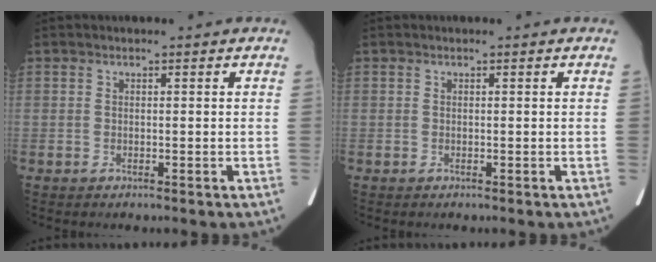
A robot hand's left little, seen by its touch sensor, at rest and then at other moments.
{"total": 0.0}